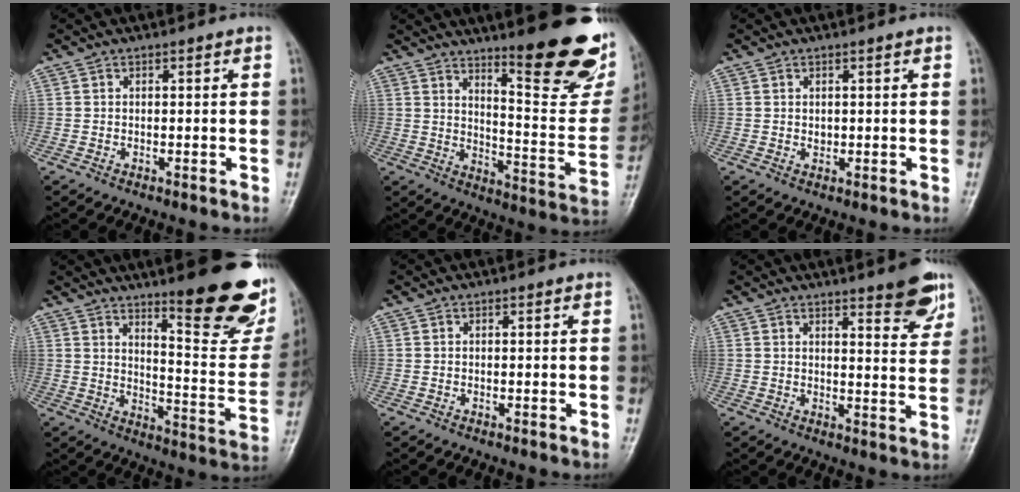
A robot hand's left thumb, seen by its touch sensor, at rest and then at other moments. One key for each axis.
{"total": 22.2, "fx": 14.5, "fy": 5.5, "fz": 15.8, "tx": -0.171, "ty": -0.106, "tz": 0.204}
{"total": 1.1, "fx": 0.4, "fy": 0.7, "fz": 0.7, "tx": -0.006, "ty": -0.003, "tz": 0.009}
{"total": 20.9, "fx": 13.9, "fy": 5.2, "fz": 14.8, "tx": -0.154, "ty": -0.104, "tz": 0.193}
{"total": 0.0}
{"total": 7.6, "fx": 5.2, "fy": 1.8, "fz": 5.3, "tx": -0.045, "ty": -0.033, "tz": 0.066}